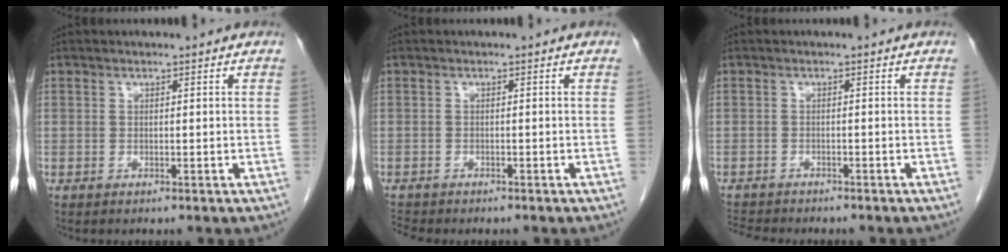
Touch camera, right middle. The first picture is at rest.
{"total": 2.2, "force": [-2.2, 0.4, 0.4], "torque": [-0.011, -0.008, -0.034]}
{"total": 5.3, "force": [-5.0, 0.9, 1.5], "torque": [-0.025, -0.010, -0.078]}